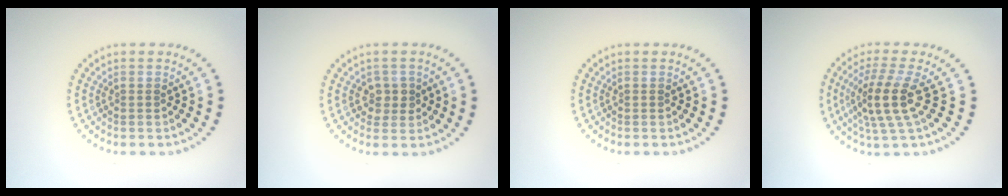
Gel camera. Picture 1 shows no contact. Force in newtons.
{"total": 1.8, "press": 1.7, "slide": 0.4}
{"total": 0.0}
{"total": 4.2, "press": 3.5, "slide": 2.3}